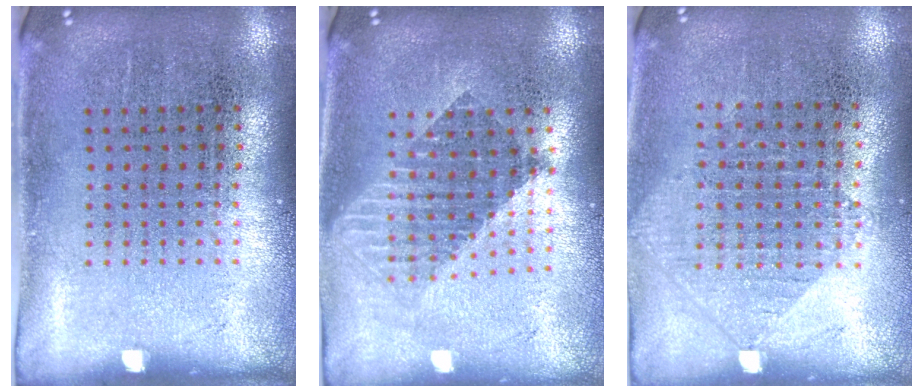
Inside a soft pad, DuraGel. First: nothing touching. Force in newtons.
{"total": 1.7, "press": 1.4, "slide": 1.0}
{"total": 1.0, "press": 0.9, "slide": 0.3}